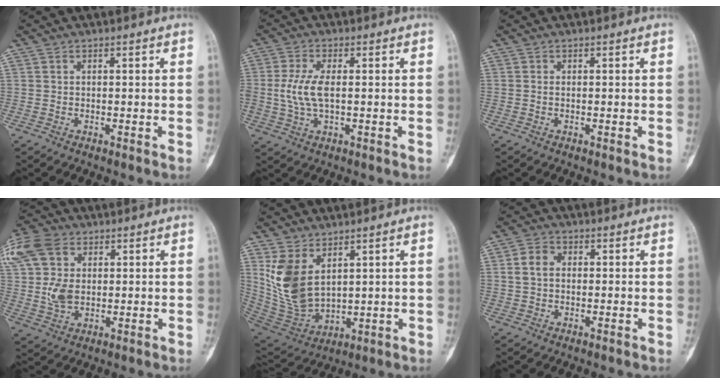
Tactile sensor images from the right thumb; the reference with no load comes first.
{"total": 6.7, "force": [0.1, 3.0, 6.0], "torque": [-0.142, 0.001, 0.003]}
{"total": 0.0}
{"total": 14.1, "force": [3.4, 9.9, 9.5], "torque": [-0.207, 0.007, 0.064]}
{"total": 12.5, "force": [4.5, 7.3, 9.1], "torque": [-0.172, -0.026, 0.115]}
{"total": 4.1, "force": [0.3, 3.0, 2.8], "torque": [-0.052, 0.010, -0.001]}